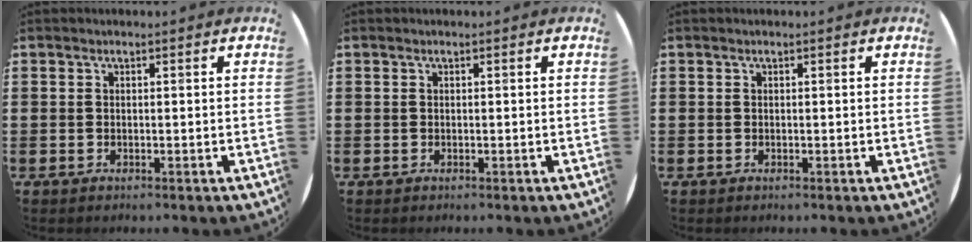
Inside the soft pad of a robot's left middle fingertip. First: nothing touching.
{"total": 0.0}
{"total": 0.0}